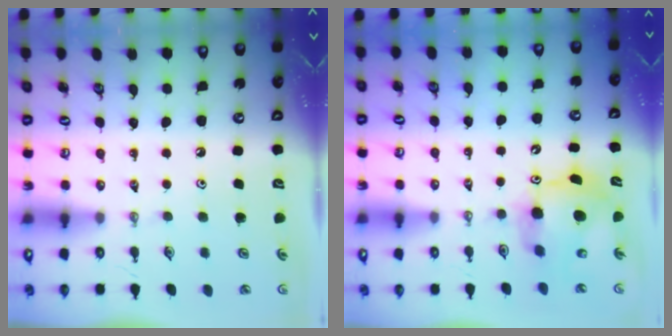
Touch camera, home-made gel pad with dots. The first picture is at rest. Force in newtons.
{"total": 10.2, "press": 10.2, "slide": 1.1}